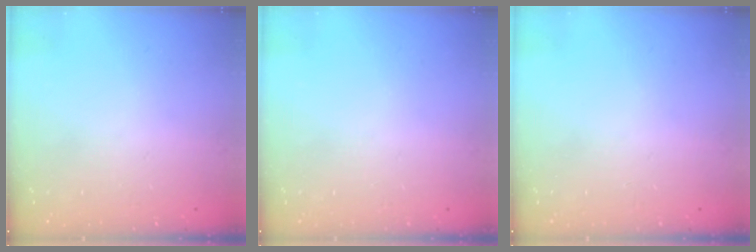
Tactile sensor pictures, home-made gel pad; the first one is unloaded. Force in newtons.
{"total": 0.0}
{"total": 0.0}